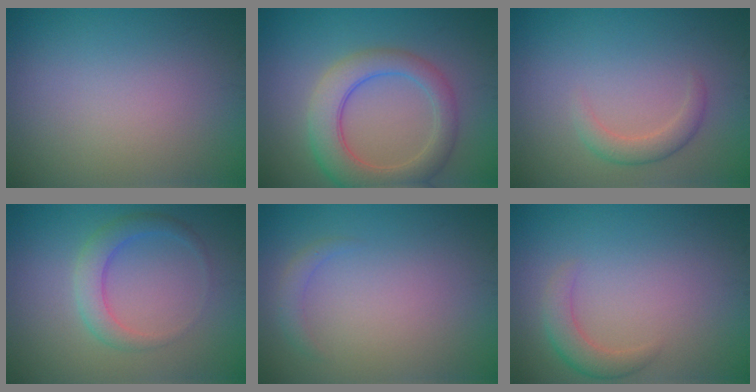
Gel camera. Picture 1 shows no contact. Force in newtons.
{"total": 5.9, "press": 5.8, "slide": 0.4}
{"total": 1.9, "press": 1.9, "slide": 0.2}
{"total": 2.8, "press": 2.8, "slide": 0.1}
{"total": 1.1, "press": 1.1, "slide": 0.0}
{"total": 2.4, "press": 2.4, "slide": 0.2}